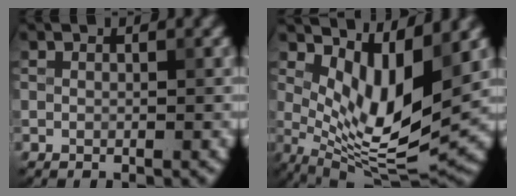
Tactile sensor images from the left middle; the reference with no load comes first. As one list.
[{"total": 8.4, "force": [2.6, 2.9, 7.4], "torque": [-0.135, -0.020, 0.052]}]